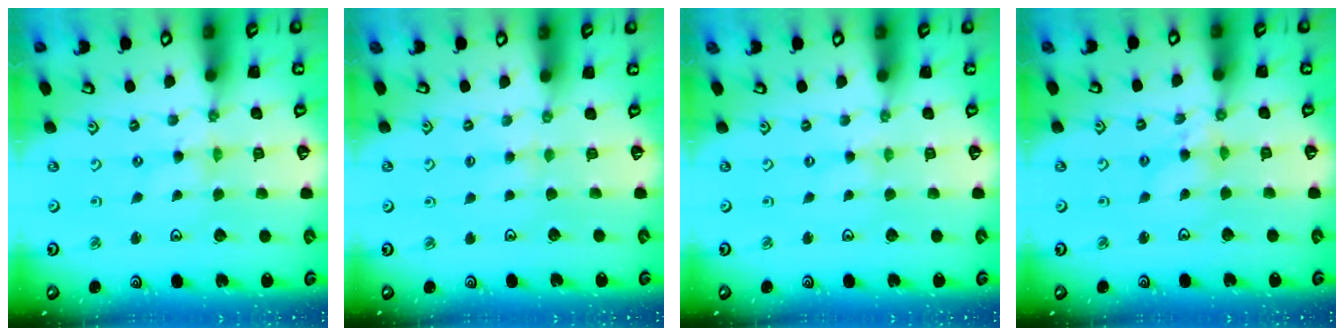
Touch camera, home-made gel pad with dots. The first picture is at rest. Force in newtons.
{"total": 2.8, "press": 2.8, "slide": 0.4}
{"total": 0.7, "press": 0.7, "slide": 0.2}
{"total": 4.9, "press": 4.8, "slide": 0.5}